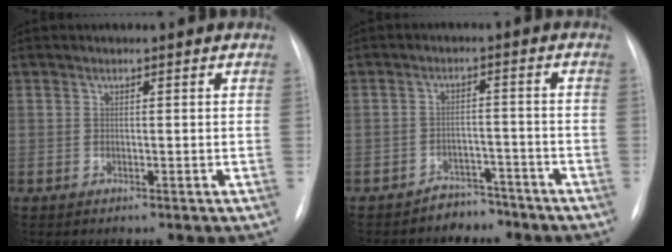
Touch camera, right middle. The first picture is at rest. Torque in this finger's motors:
{"motor_torque": [-0.07, -0.18, 0.13, 0.01]}